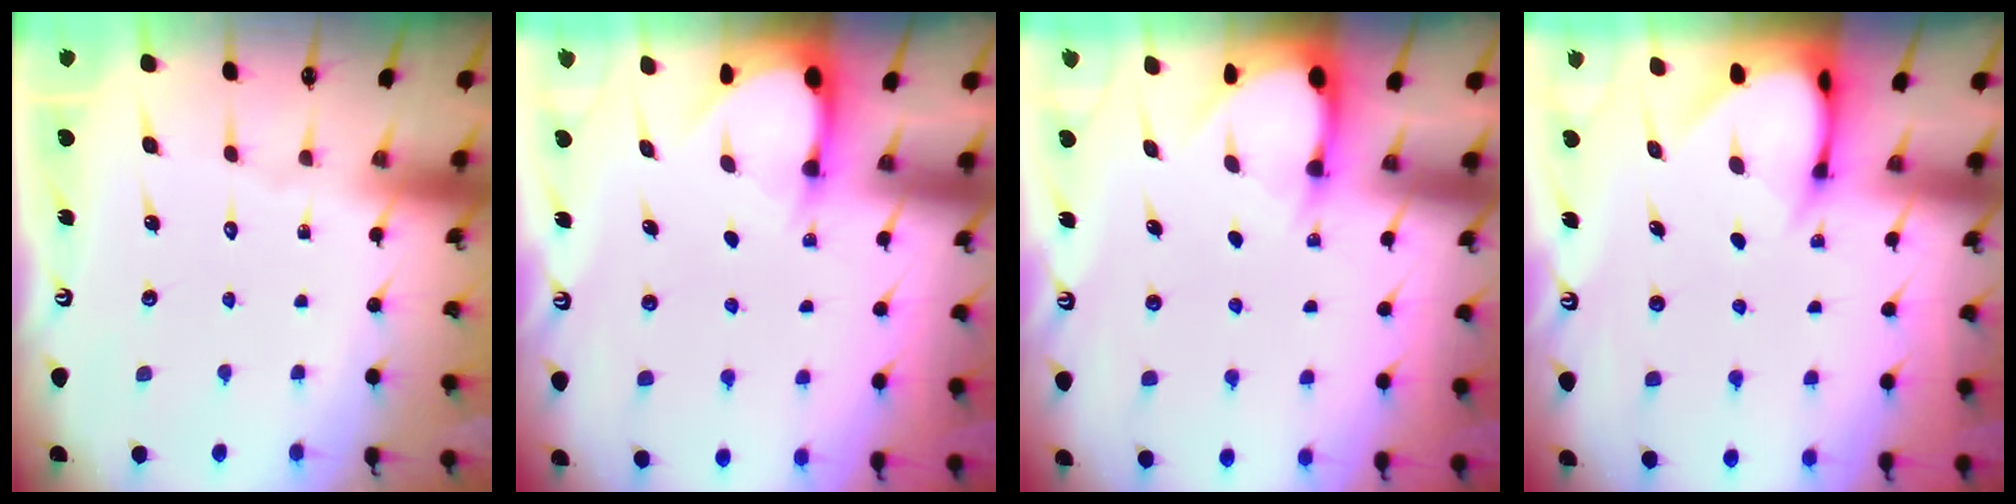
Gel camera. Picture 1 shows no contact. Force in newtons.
{"total": 3.1, "press": 3.1, "slide": 0.3}
{"total": 2.9, "press": 2.9, "slide": 0.3}
{"total": 3.7, "press": 3.7, "slide": 0.2}